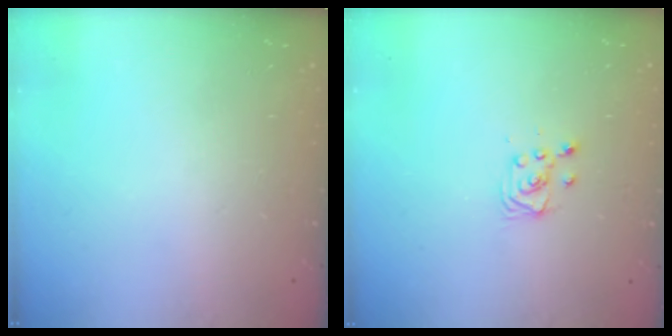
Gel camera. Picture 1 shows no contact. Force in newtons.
{"total": 3.4, "press": 3.4, "slide": 0.4}